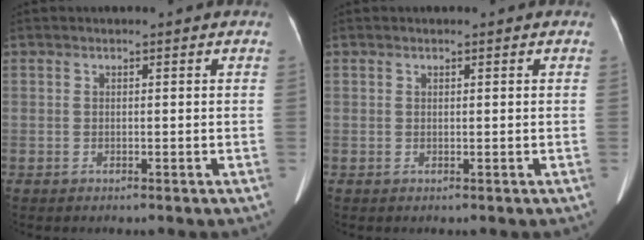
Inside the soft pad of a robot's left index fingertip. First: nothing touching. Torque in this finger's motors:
{"motor_torque": [-0.08, 0.11, 0.01, 0.01]}